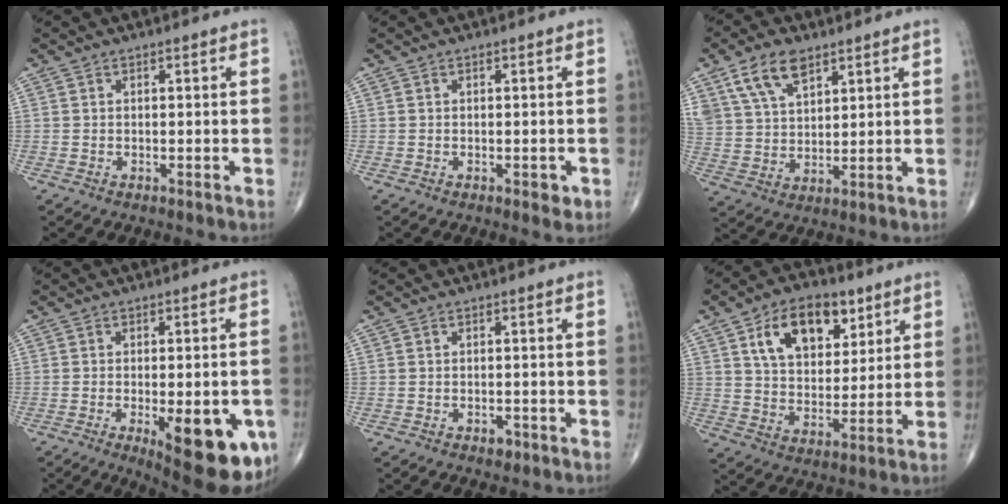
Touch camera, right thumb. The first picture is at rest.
{"total": 1.8, "force": [-0.6, 0.9, 1.4], "torque": [-0.010, -0.001, -0.007]}
{"total": 10.0, "force": [6.0, 5.3, 5.9], "torque": [-0.103, -0.017, 0.122]}
{"total": 16.9, "force": [-6.0, 6.4, 14.5], "torque": [-0.137, -0.002, -0.062]}
{"total": 1.6, "force": [-0.9, 1.0, 0.9], "torque": [-0.010, 0.001, -0.012]}
{"total": 15.0, "force": [6.9, 9.1, 9.8], "torque": [-0.119, -0.024, 0.122]}